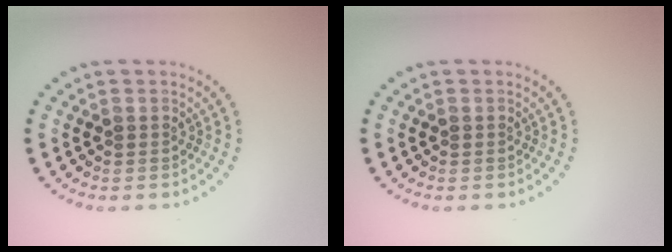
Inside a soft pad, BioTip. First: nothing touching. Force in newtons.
{"total": 0.0}